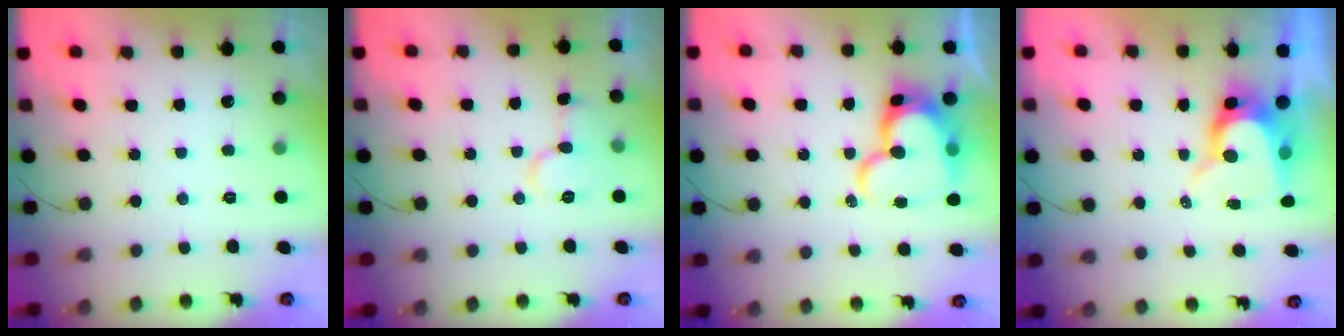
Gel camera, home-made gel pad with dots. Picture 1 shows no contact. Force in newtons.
{"total": 9.0, "press": 8.9, "slide": 0.7}
{"total": 18.8, "press": 18.7, "slide": 1.5}
{"total": 9.8, "press": 9.7, "slide": 1.1}